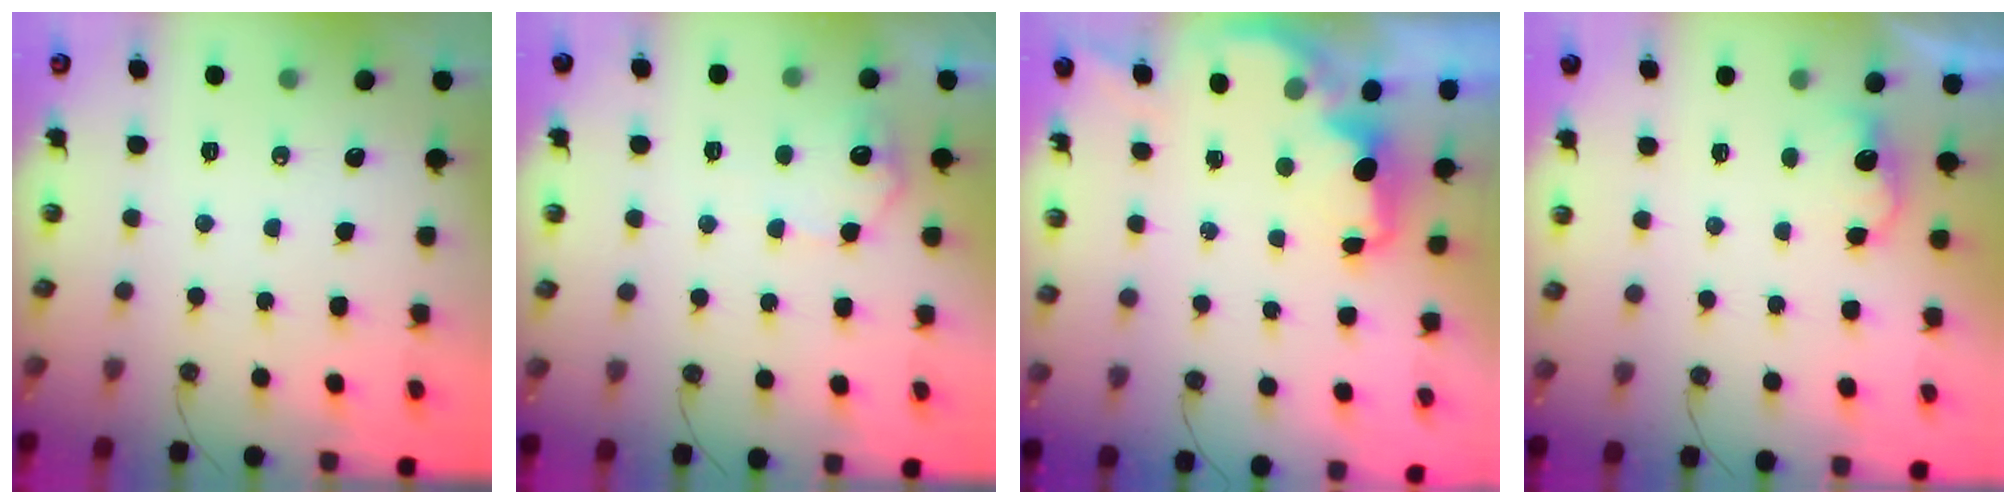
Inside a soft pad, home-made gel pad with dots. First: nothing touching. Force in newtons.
{"total": 8.4, "press": 8.3, "slide": 0.5}
{"total": 2.1, "press": 1.9, "slide": 0.8}
{"total": 4.0, "press": 3.8, "slide": 1.0}